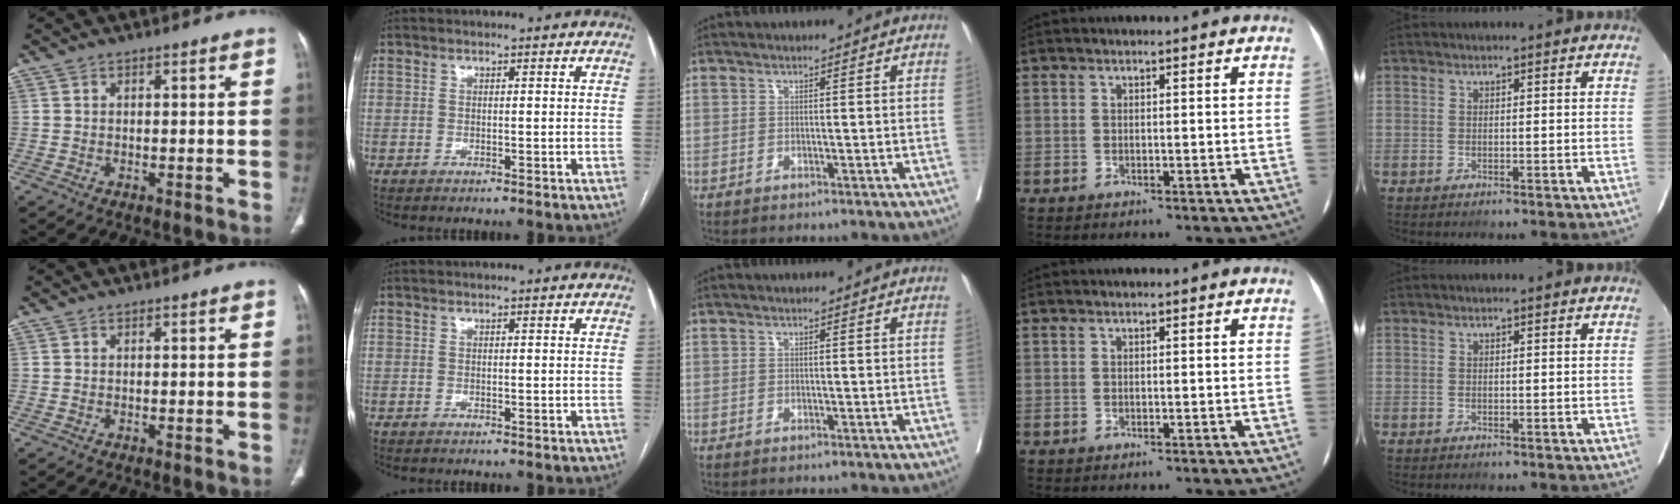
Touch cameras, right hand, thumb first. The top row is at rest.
{}